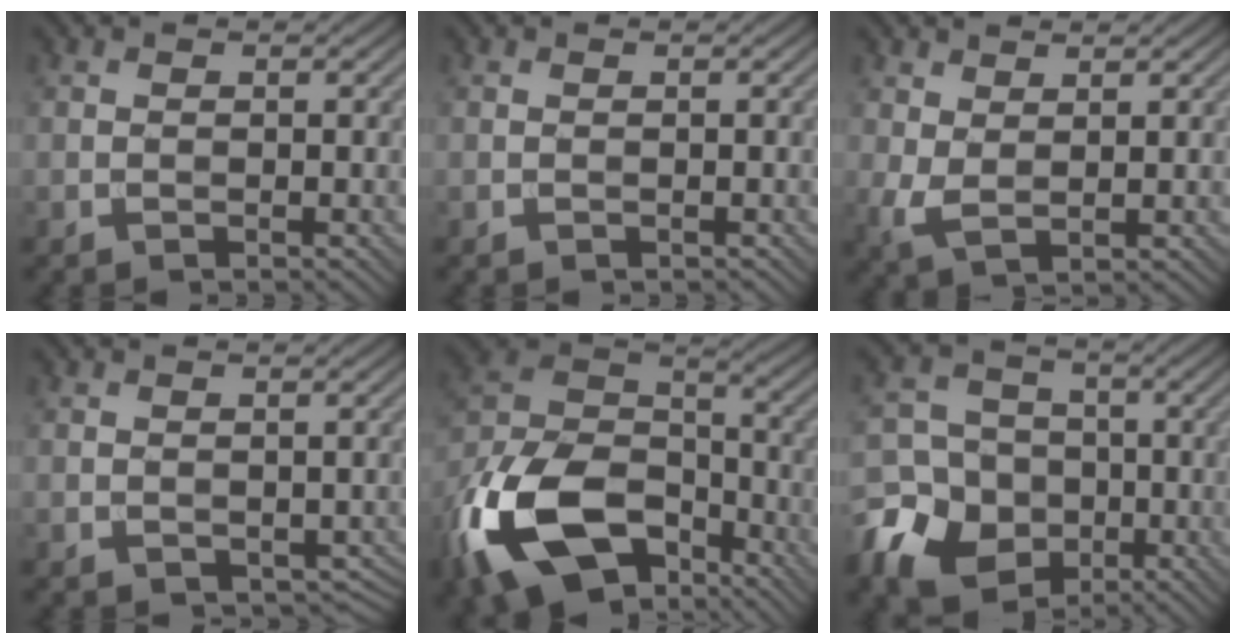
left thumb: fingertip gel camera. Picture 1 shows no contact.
{"total": 0.0}
{"total": 3.1, "force": [1.3, 1.3, 2.4], "torque": [-0.068, 0.002, 0.027]}
{"total": 1.7, "force": [0.0, 1.4, 1.0], "torque": [-0.027, -0.011, 0.004]}
{"total": 18.8, "force": [-9.8, 11.3, 11.4], "torque": [-0.287, -0.036, -0.178]}
{"total": 13.3, "force": [-5.7, 10.9, 5.1], "torque": [-0.137, -0.036, -0.130]}